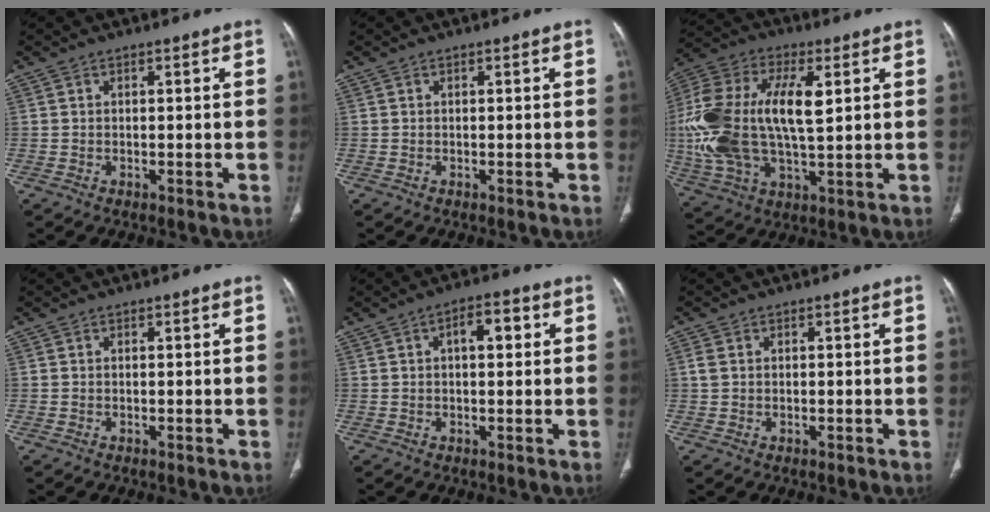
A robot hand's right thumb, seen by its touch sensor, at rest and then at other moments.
{"total": 0.0}
{"total": 22.0, "force": [2.8, 10.8, 19.0], "torque": [-0.410, 0.006, 0.048]}
{"total": 0.0}
{"total": 4.8, "force": [1.1, 2.3, 4.1], "torque": [-0.050, 0.011, 0.012]}
{"total": 1.7, "force": [0.3, 1.3, 1.0], "torque": [-0.027, 0.003, 0.006]}